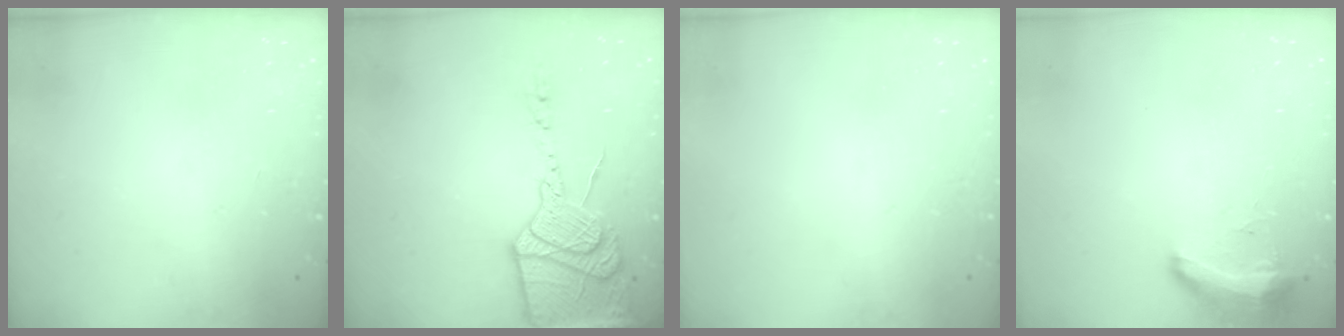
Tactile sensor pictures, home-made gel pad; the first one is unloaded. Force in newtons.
{"total": 24.1, "press": 21.5, "slide": 10.8}
{"total": 0.0}
{"total": 8.5, "press": 8.3, "slide": 1.6}